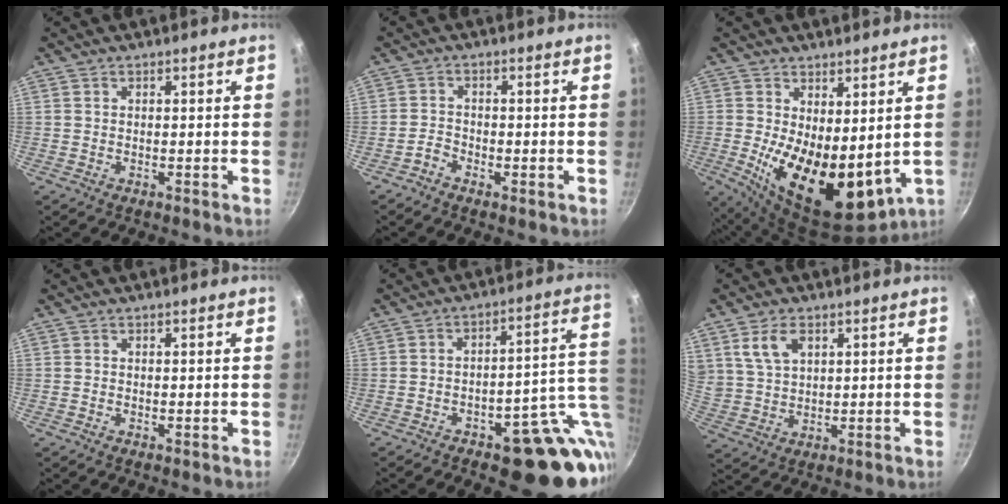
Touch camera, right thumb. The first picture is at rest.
{"total": 2.1, "force": [-1.5, 1.0, 1.0], "torque": [-0.026, 0.014, -0.034]}
{"total": 16.1, "force": [0.6, 8.1, 13.9], "torque": [-0.198, -0.037, 0.032]}
{"total": 0.0}
{"total": 16.7, "force": [-3.6, 7.5, 14.5], "torque": [-0.131, 0.032, -0.039]}
{"total": 7.1, "force": [3.3, 4.4, 4.5], "torque": [-0.070, -0.009, 0.073]}